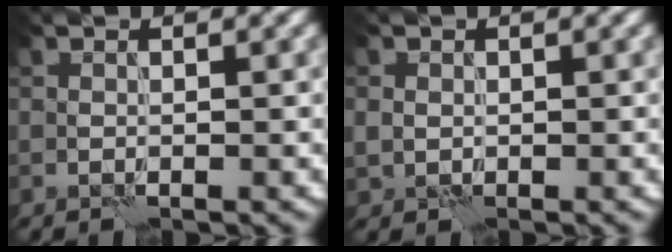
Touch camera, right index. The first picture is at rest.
{"total": 1.1, "force": [0.1, 1.1, 0.3], "torque": [-0.004, -0.001, 0.002]}